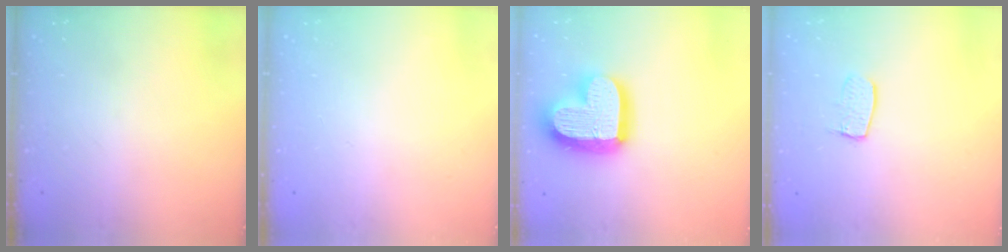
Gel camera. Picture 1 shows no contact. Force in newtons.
{"total": 0.0}
{"total": 21.5, "press": 21.4, "slide": 1.8}
{"total": 6.8, "press": 6.8, "slide": 0.3}